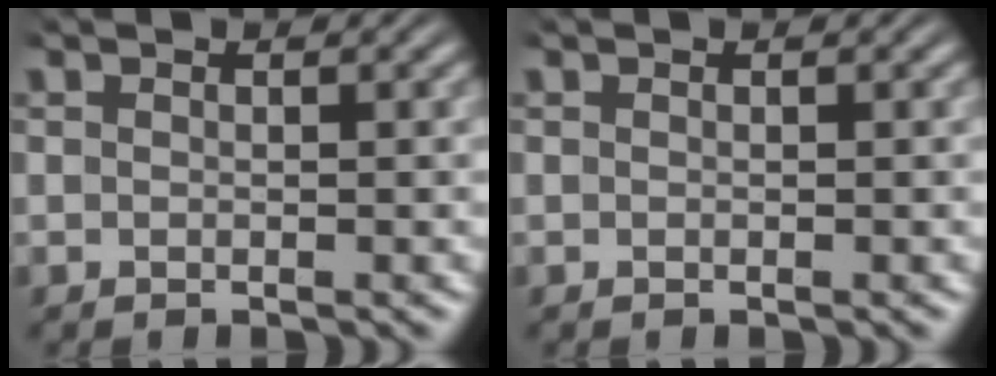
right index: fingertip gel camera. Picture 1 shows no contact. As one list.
[{"total": 0.0}]